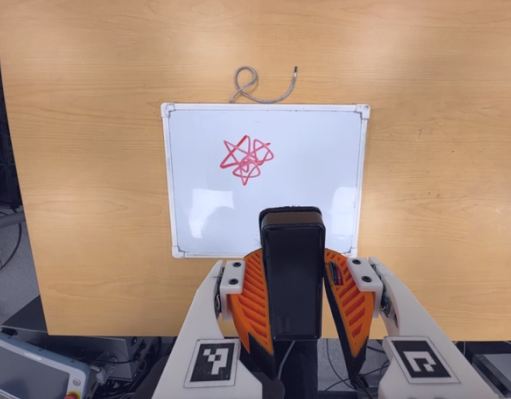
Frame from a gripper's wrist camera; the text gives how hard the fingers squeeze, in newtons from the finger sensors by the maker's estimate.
{"total": 9.0, "left": 7.2, "right": 10.7}